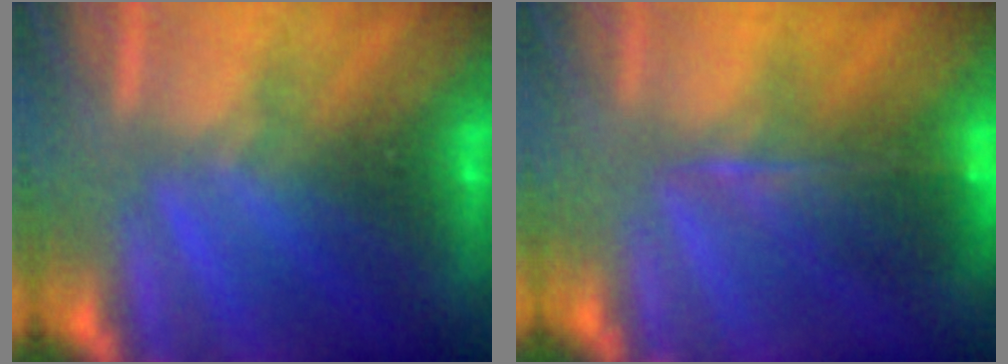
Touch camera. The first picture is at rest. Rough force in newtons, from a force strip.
{"total": 7.8}